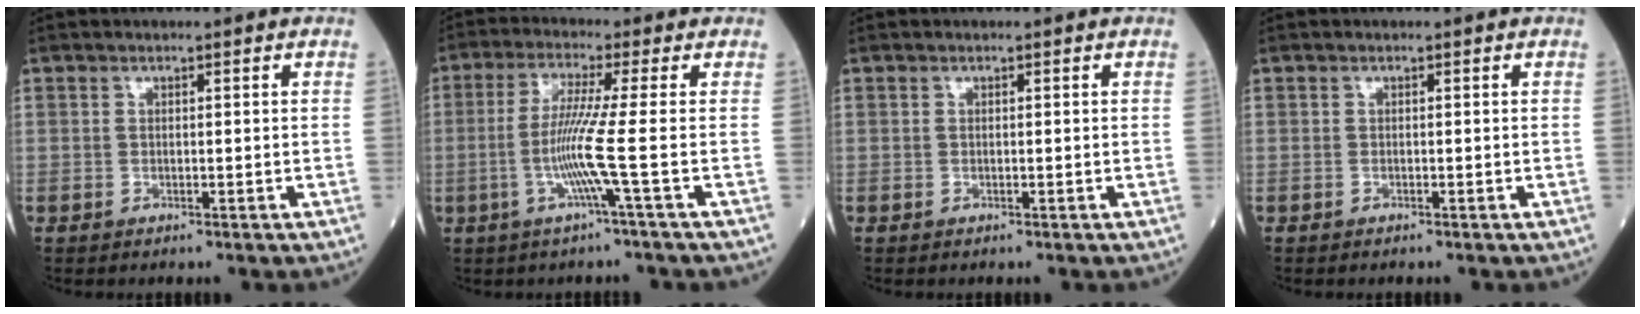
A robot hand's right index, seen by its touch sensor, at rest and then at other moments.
{"total": 7.1, "force": [-1.6, -2.0, 6.6], "torque": [-0.138, -0.008, -0.036]}
{"total": 0.0}
{"total": 0.0}